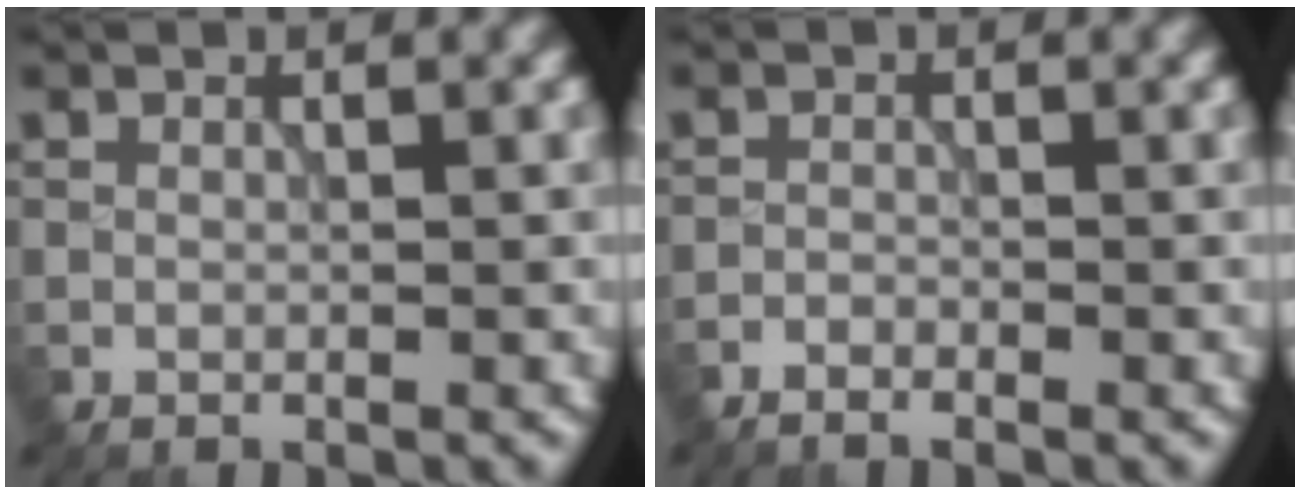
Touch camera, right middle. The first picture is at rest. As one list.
[{"total": 1.1, "force": [-1.0, 0.2, 0.4], "torque": [-0.010, 0.000, -0.023]}]